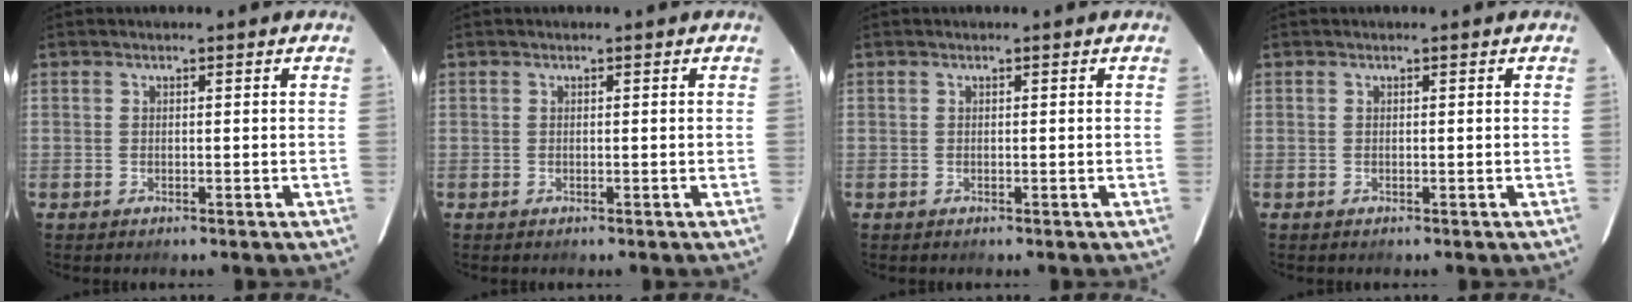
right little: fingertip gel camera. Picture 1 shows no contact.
{"total": 0.0}
{"total": 0.0}
{"total": 0.0}